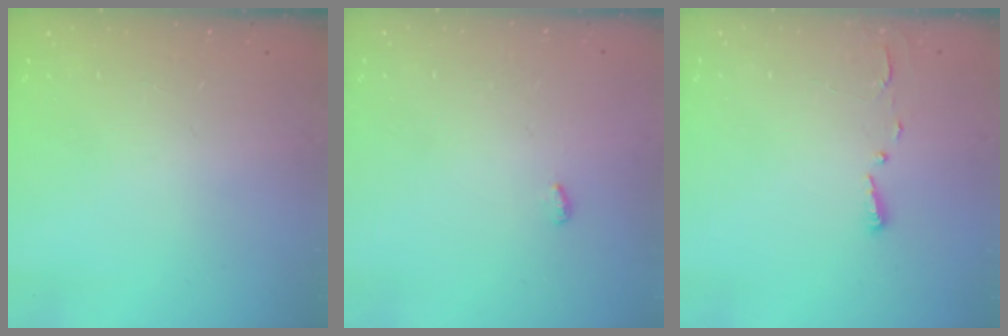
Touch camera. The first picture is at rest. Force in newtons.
{"total": 3.6, "press": 3.6, "slide": 0.4}
{"total": 2.7, "press": 2.7, "slide": 0.4}